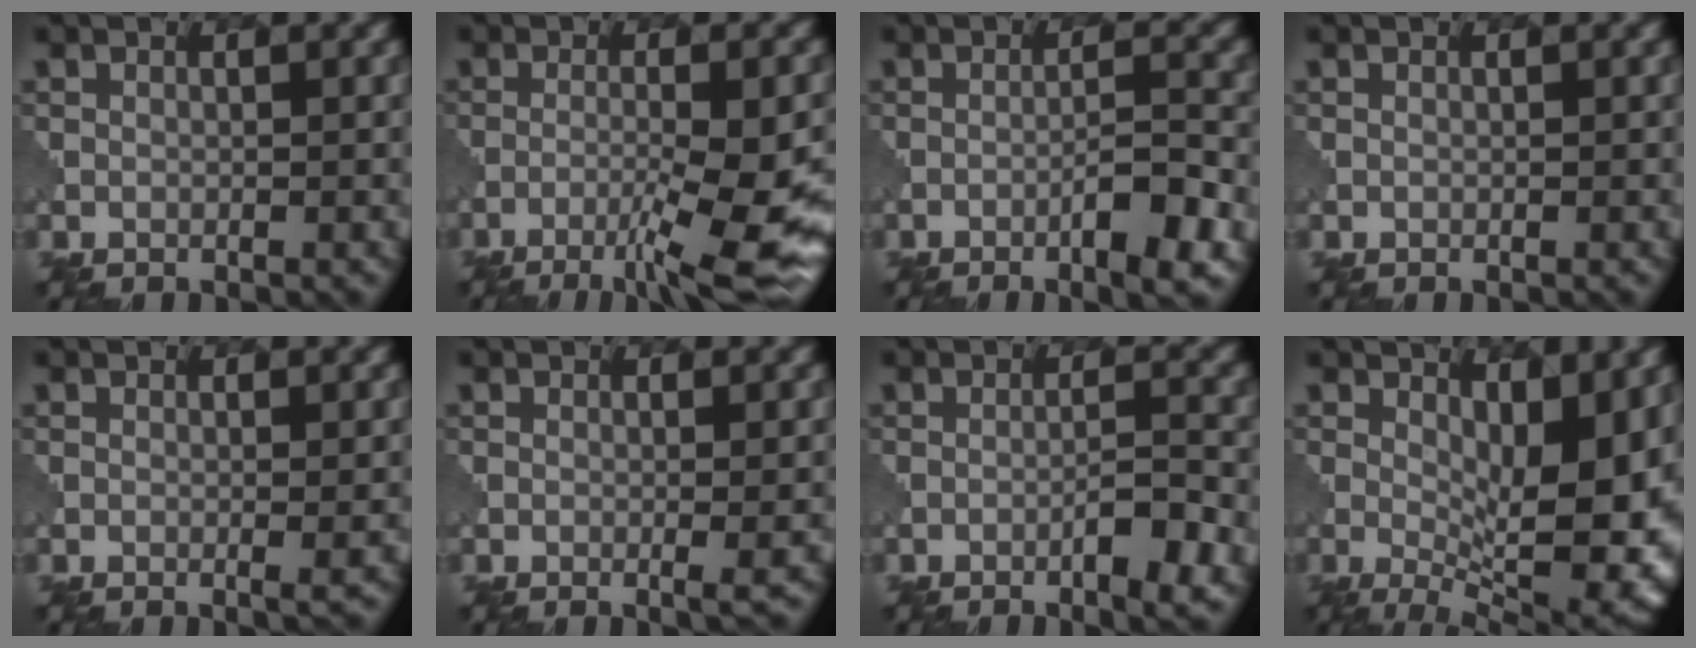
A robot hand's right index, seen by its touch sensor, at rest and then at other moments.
{"total": 7.7, "force": [-3.8, 0.7, 6.7], "torque": [-0.105, 0.002, -0.066]}
{"total": 4.8, "force": [-2.2, 0.8, 4.2], "torque": [-0.069, 0.006, -0.038]}
{"total": 0.0}
{"total": 1.0, "force": [-0.1, 0.1, 1.0], "torque": [-0.014, -0.002, -0.004]}
{"total": 1.4, "force": [-0.2, 0.3, 1.4], "torque": [-0.018, -0.003, -0.006]}
{"total": 3.9, "force": [-1.9, 0.6, 3.4], "torque": [-0.056, 0.006, -0.034]}
{"total": 11.5, "force": [0.4, 4.9, 10.4], "torque": [-0.130, 0.000, 0.005]}